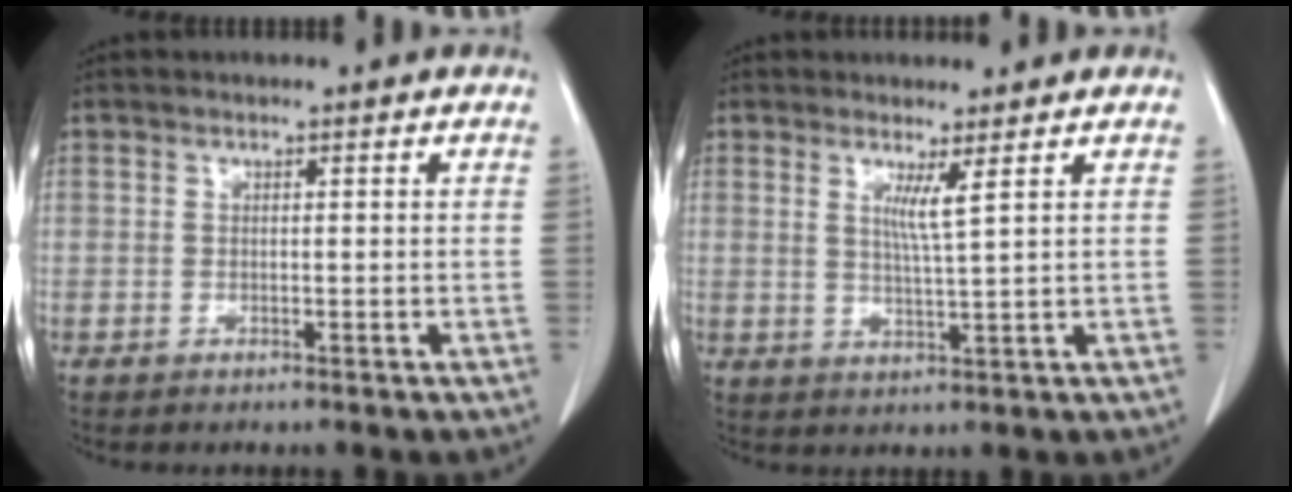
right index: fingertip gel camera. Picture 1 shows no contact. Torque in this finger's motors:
{"motor_torque": [0.26, 0.26, 0.04, 0.05]}